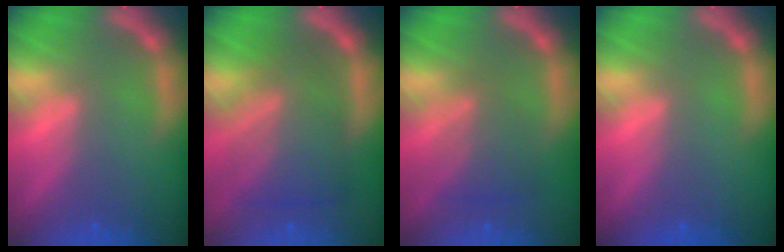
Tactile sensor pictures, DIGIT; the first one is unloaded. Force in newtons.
{"total": 8.1}
{"total": 4.0}
{"total": 0.0}